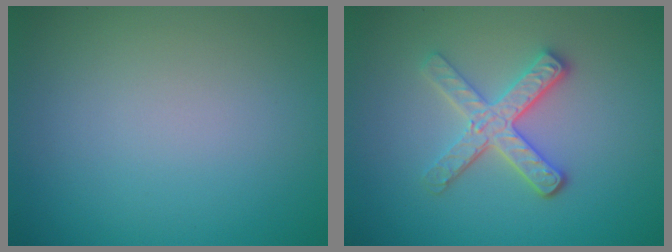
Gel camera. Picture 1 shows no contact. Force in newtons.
{"total": 3.6, "press": 3.1, "slide": 1.8}